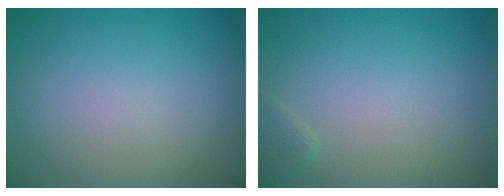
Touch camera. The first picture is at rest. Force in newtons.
{"total": 1.1, "press": 1.1, "slide": 0.1}